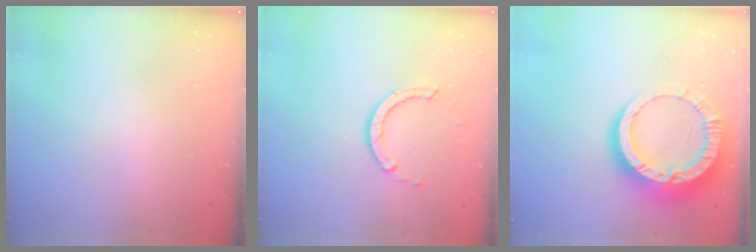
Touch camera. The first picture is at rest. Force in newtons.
{"total": 3.2, "press": 3.2, "slide": 0.0}
{"total": 17.1, "press": 17.0, "slide": 1.9}